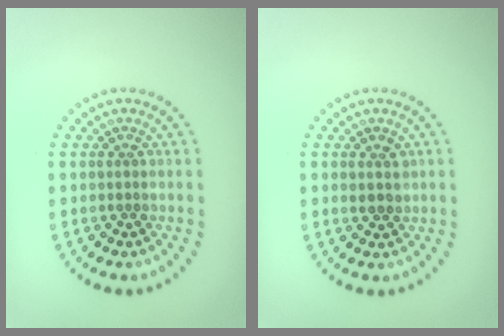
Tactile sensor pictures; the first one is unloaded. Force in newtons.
{"total": 1.3, "press": 1.3, "slide": 0.3}